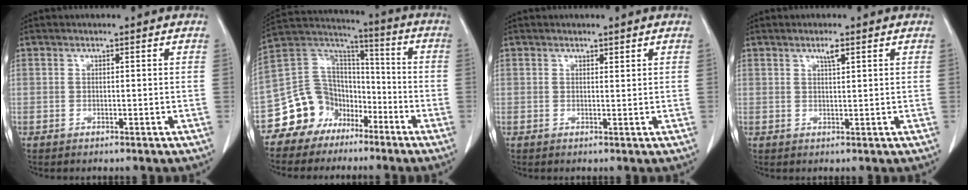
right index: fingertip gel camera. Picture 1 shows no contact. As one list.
[{"total": 11.6, "force": [-7.1, 8.9, 2.3], "torque": [-0.050, 0.073, -0.127]}, {"total": 0.6, "force": [0.5, 0.2, 0.2], "torque": [-0.005, -0.006, 0.008]}, {"total": 1.7, "force": [1.0, 0.2, 1.4], "torque": [-0.027, -0.001, 0.018]}]